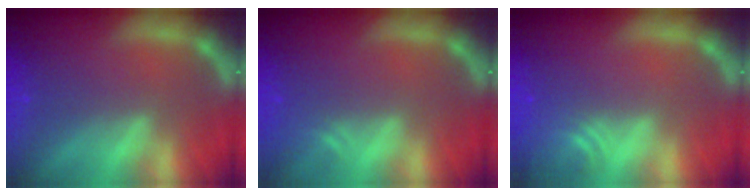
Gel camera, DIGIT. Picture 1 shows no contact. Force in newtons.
{"total": 1.5}
{"total": 3.5}